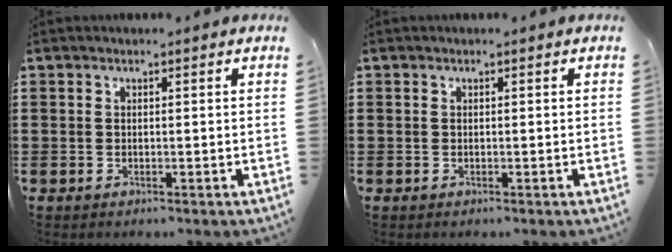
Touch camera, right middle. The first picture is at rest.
{"total": 0.0}